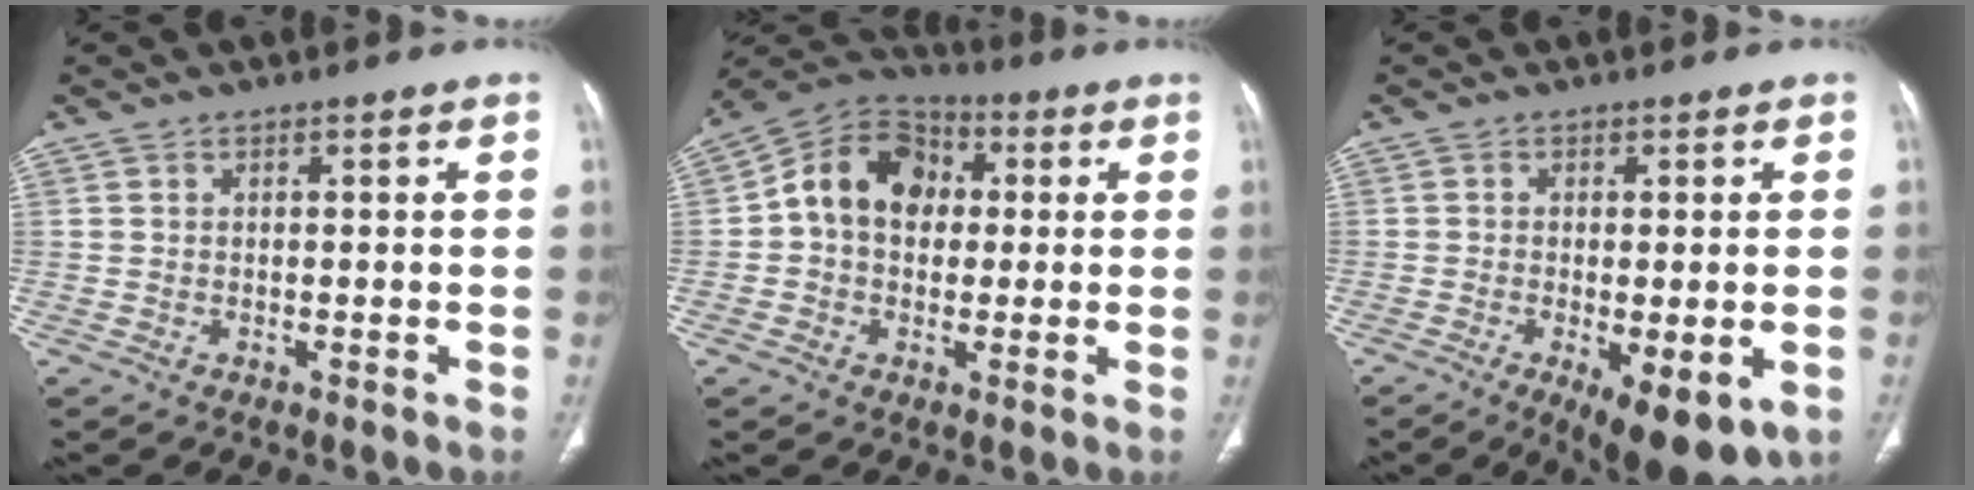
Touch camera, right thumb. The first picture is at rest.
{"total": 13.1, "force": [1.4, 10.2, 8.1], "torque": [-0.112, 0.030, 0.010]}
{"total": 10.8, "force": [-4.1, 4.0, 9.2], "torque": [-0.133, -0.015, -0.053]}